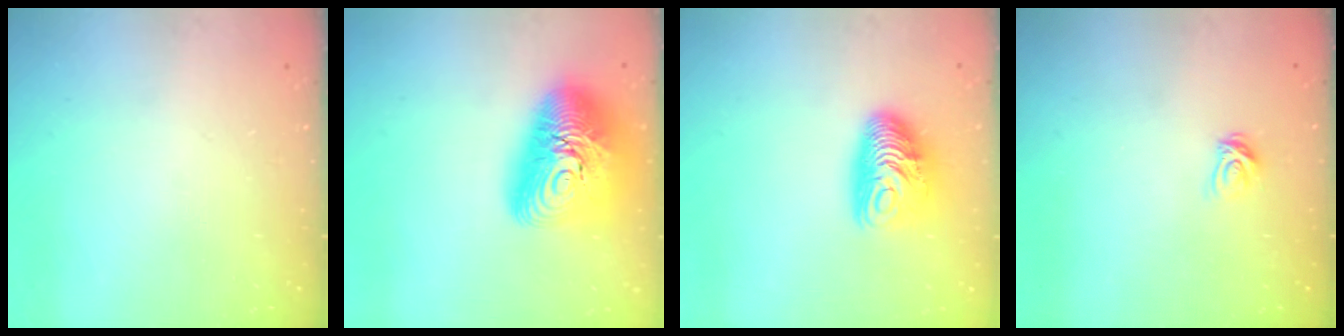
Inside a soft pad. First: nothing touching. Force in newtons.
{"total": 21.9, "press": 21.8, "slide": 1.9}
{"total": 11.0, "press": 11.0, "slide": 0.4}
{"total": 4.8, "press": 4.8, "slide": 0.4}